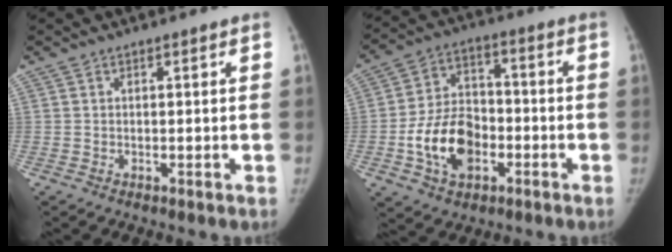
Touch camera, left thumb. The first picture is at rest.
{"total": 13.6, "force": [-4.2, 9.4, 9.0], "torque": [-0.136, 0.026, -0.074]}